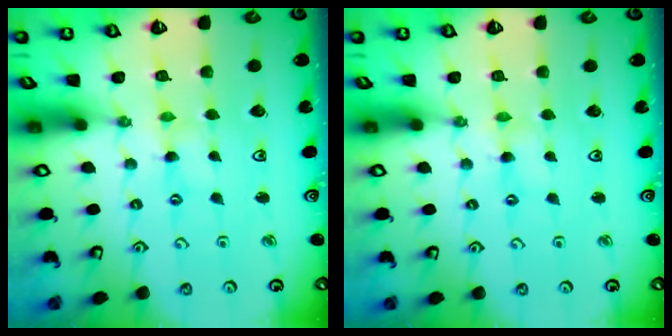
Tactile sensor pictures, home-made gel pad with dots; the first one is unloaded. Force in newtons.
{"total": 0.7, "press": 0.7, "slide": 0.1}